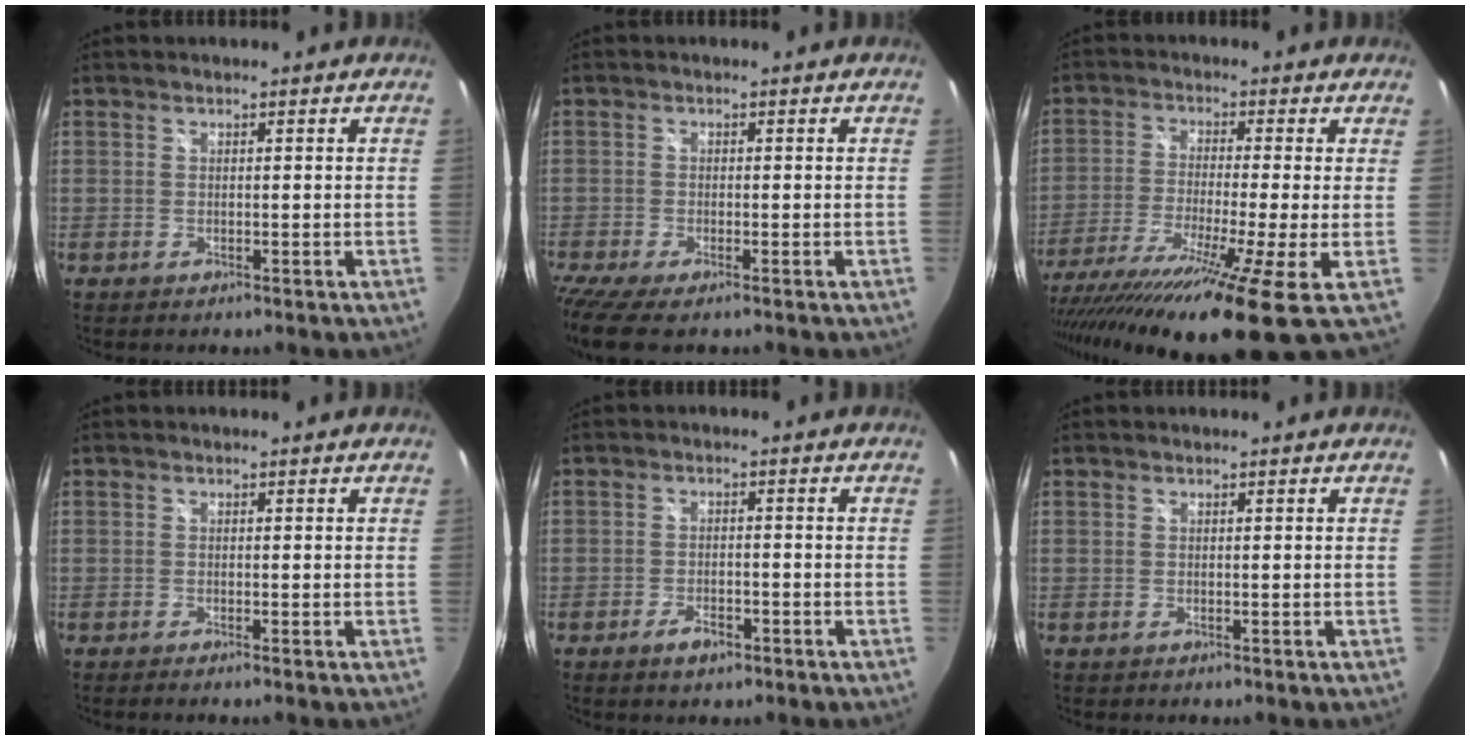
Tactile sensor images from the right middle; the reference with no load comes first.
{"total": 6.3, "force": [-4.8, 0.7, 4.0], "torque": [-0.097, -0.036, -0.090]}
{"total": 18.9, "force": [-12.0, 0.0, 14.6], "torque": [-0.277, -0.084, -0.204]}
{"total": 0.6, "force": [-0.3, -0.3, 0.4], "torque": [-0.002, -0.002, -0.008]}
{"total": 3.4, "force": [-2.2, 1.5, 2.2], "torque": [-0.047, -0.001, -0.039]}
{"total": 0.0}